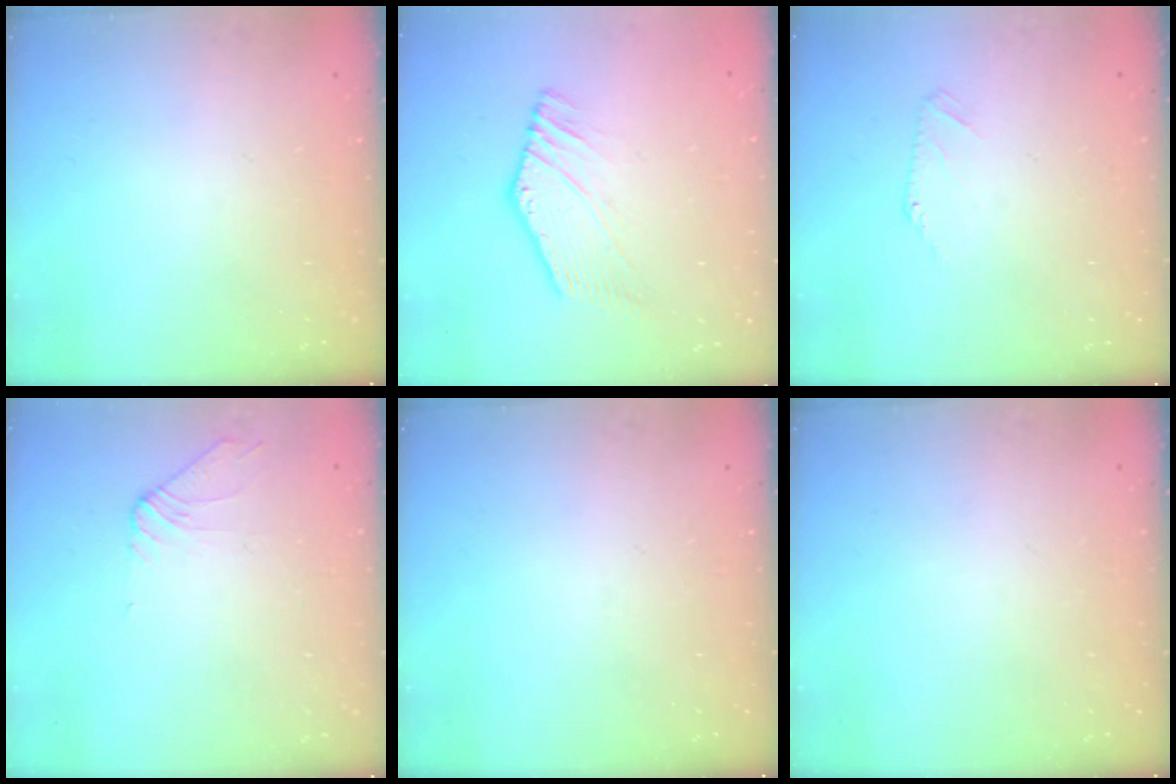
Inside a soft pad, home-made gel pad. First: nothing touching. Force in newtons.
{"total": 1.5, "press": 1.2, "slide": 0.9}
{"total": 2.3, "press": 2.2, "slide": 0.5}
{"total": 3.5, "press": 3.5, "slide": 0.6}
{"total": 0.0}
{"total": 0.0}